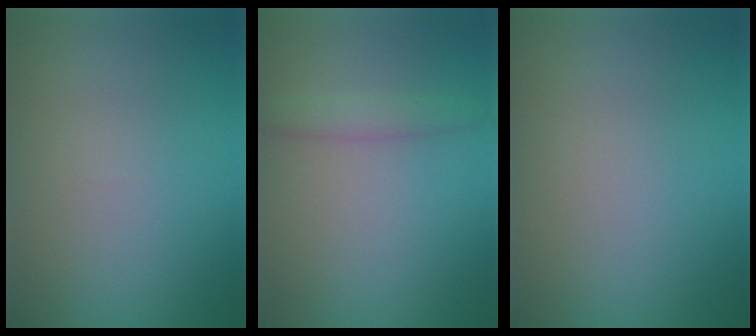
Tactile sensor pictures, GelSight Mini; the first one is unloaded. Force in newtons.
{"total": 1.9, "press": 1.9, "slide": 0.1}
{"total": 0.0}